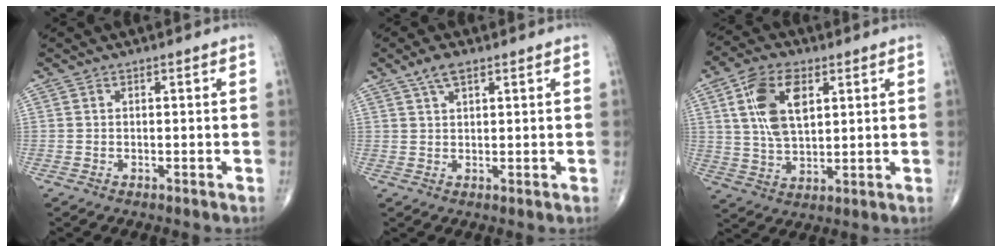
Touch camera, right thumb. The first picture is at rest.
{"total": 3.6, "force": [2.3, 1.3, 2.5], "torque": [-0.048, 0.000, 0.045]}
{"total": 12.0, "force": [3.9, 6.3, 9.4], "torque": [-0.171, -0.006, 0.076]}